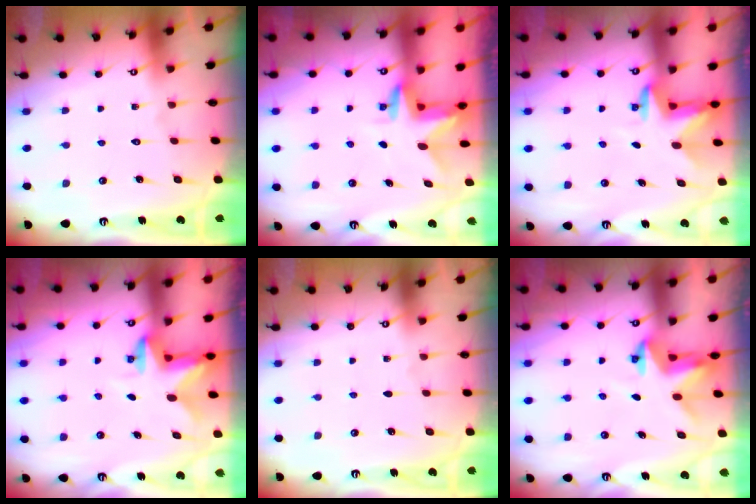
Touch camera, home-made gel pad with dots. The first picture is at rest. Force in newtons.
{"total": 3.0, "press": 3.0, "slide": 0.2}
{"total": 3.1, "press": 3.0, "slide": 0.7}
{"total": 2.8, "press": 2.8, "slide": 0.5}
{"total": 0.0}
{"total": 3.2, "press": 3.2, "slide": 0.2}